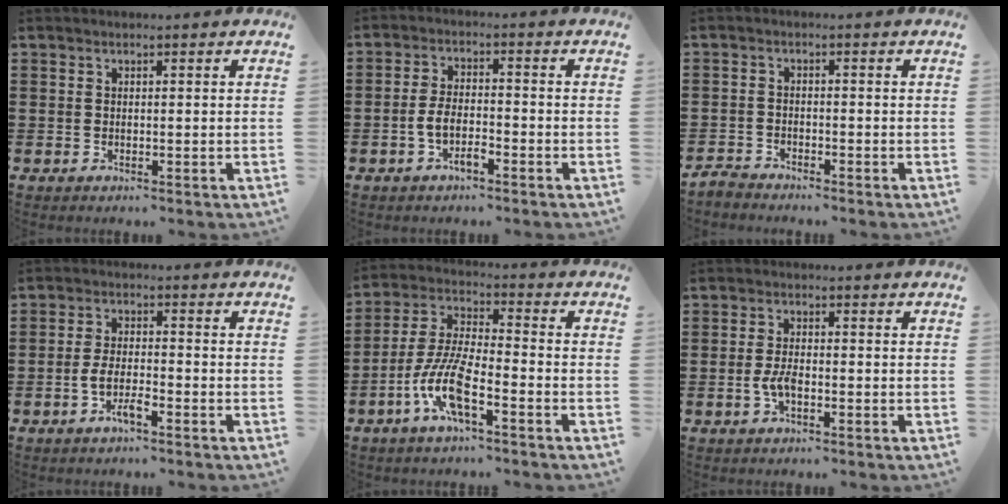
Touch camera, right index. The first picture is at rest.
{"total": 4.1, "force": [-2.0, 1.6, 3.2], "torque": [-0.078, 0.000, -0.044]}
{"total": 2.0, "force": [-1.9, 0.3, 0.0], "torque": [-0.007, 0.004, -0.042]}
{"total": 4.0, "force": [-2.0, 1.2, 3.2], "torque": [-0.076, 0.001, -0.045]}
{"total": 9.1, "force": [-4.5, 2.2, 7.7], "torque": [-0.181, -0.010, -0.087]}
{"total": 3.1, "force": [-1.0, 1.0, 2.8], "torque": [-0.066, -0.005, -0.022]}